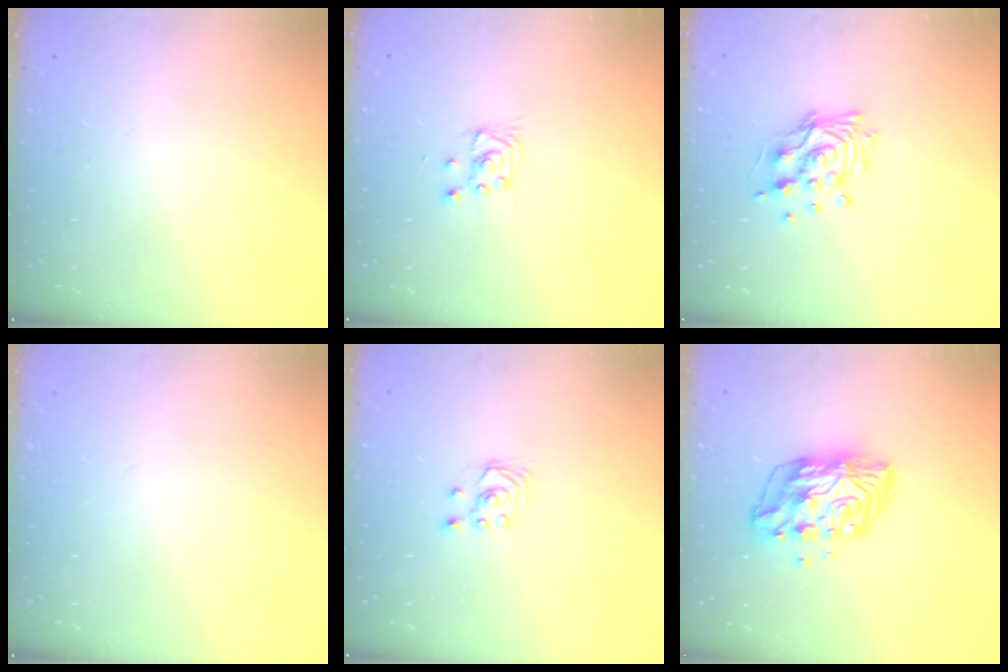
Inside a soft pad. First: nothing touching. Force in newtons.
{"total": 2.9, "press": 2.9, "slide": 0.4}
{"total": 11.7, "press": 11.7, "slide": 0.9}
{"total": 0.0}
{"total": 2.1, "press": 2.1, "slide": 0.3}
{"total": 10.5, "press": 10.5, "slide": 1.1}